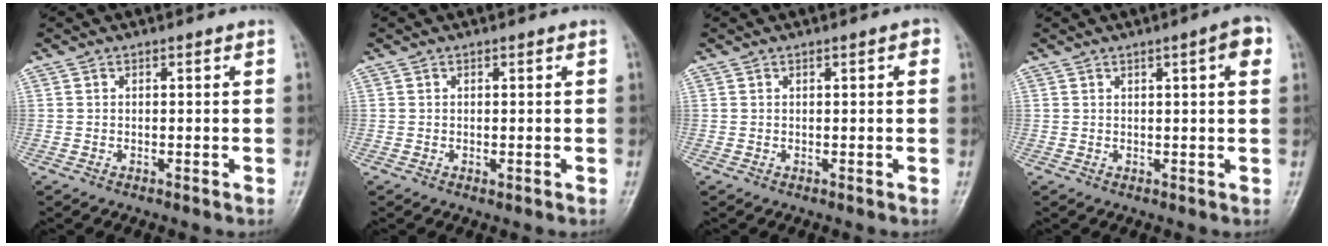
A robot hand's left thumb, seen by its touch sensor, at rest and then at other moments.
{"total": 0.7, "force": [0.2, 0.4, 0.6], "torque": [-0.008, -0.002, 0.006]}
{"total": 1.5, "force": [0.5, 0.5, 1.3], "torque": [-0.015, 0.002, 0.005]}
{"total": 4.5, "force": [1.8, 0.6, 4.1], "torque": [-0.051, 0.000, 0.022]}